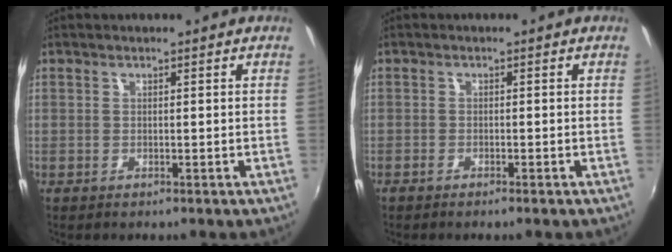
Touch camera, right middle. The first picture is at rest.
{"total": 1.2, "force": [-1.0, 0.1, 0.5], "torque": [-0.019, -0.001, -0.023]}